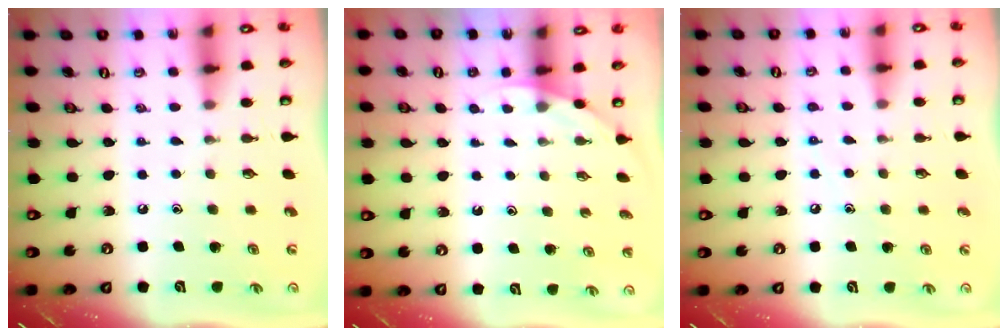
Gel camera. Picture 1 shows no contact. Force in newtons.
{"total": 2.6, "press": 2.6, "slide": 0.1}
{"total": 5.9, "press": 5.9, "slide": 0.8}